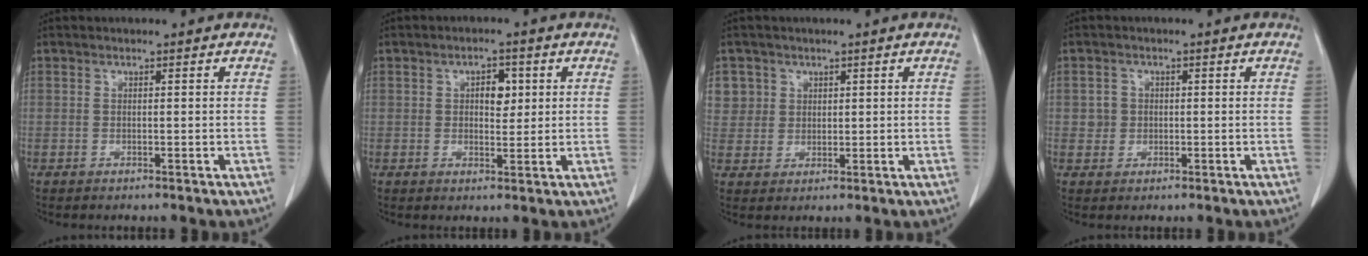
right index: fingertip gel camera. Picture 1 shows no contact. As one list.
[{"total": 3.6, "force": [0.9, 2.0, 2.9], "torque": [-0.043, 0.005, 0.015]}, {"total": 5.3, "force": [2.4, 4.7, 0.1], "torque": [0.011, 0.006, 0.050]}, {"total": 2.2, "force": [0.2, 2.2, 0.3], "torque": [-0.002, 0.003, 0.004]}]